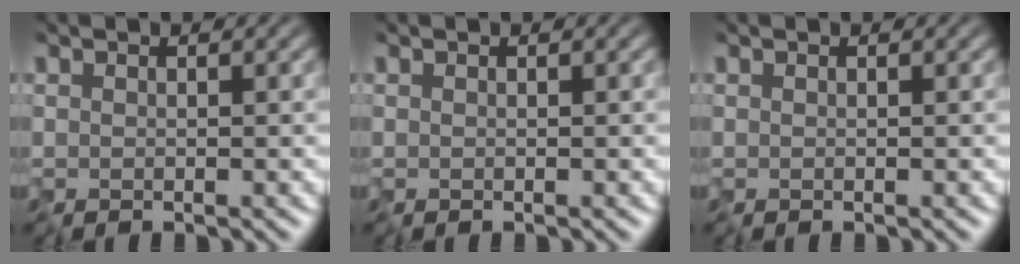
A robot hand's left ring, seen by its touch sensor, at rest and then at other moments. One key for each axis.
{"total": 0.0}
{"total": 0.0}